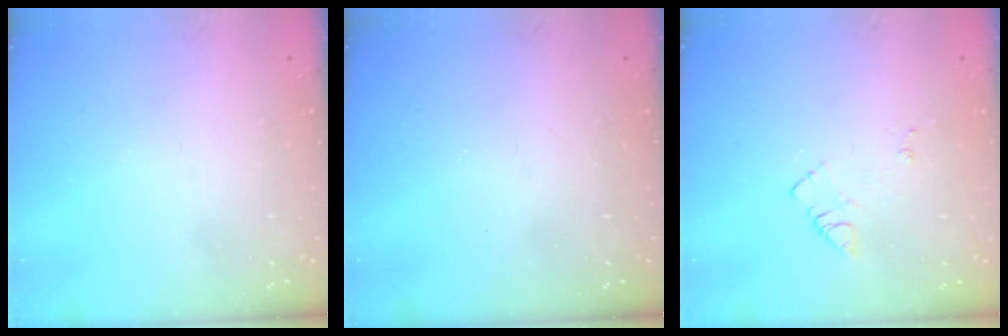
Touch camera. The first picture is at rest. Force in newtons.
{"total": 2.5, "press": 2.4, "slide": 0.4}
{"total": 6.2, "press": 6.2, "slide": 0.8}